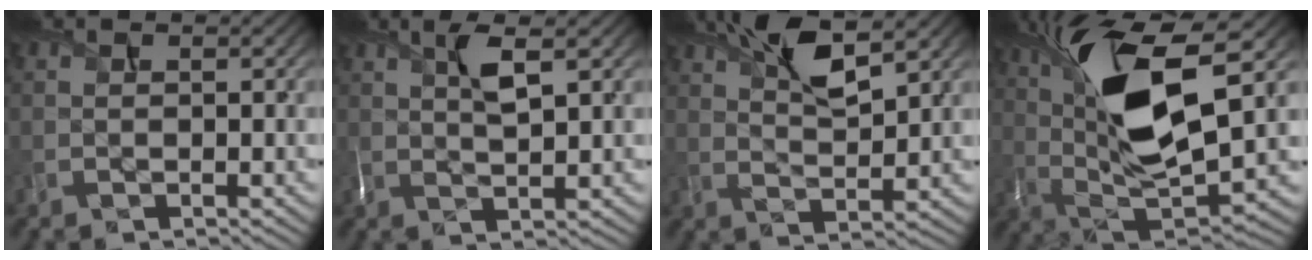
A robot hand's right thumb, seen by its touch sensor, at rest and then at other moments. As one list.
[{"total": 4.2, "force": [1.9, 0.9, 3.6], "torque": [-0.085, 0.002, 0.037]}, {"total": 8.2, "force": [4.8, 2.4, 6.2], "torque": [-0.122, 0.010, 0.093]}, {"total": 16.2, "force": [4.8, 6.0, 14.3], "torque": [-0.283, 0.003, 0.085]}]